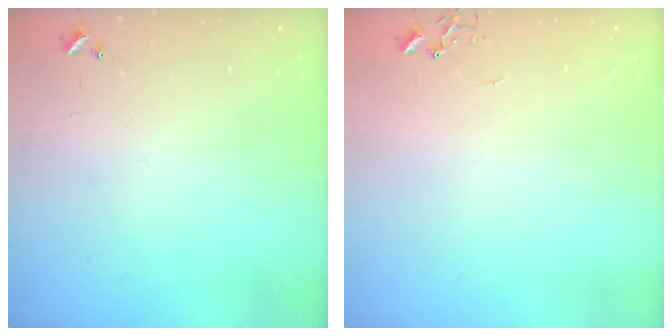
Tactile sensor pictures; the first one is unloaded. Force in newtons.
{"total": 0.0}